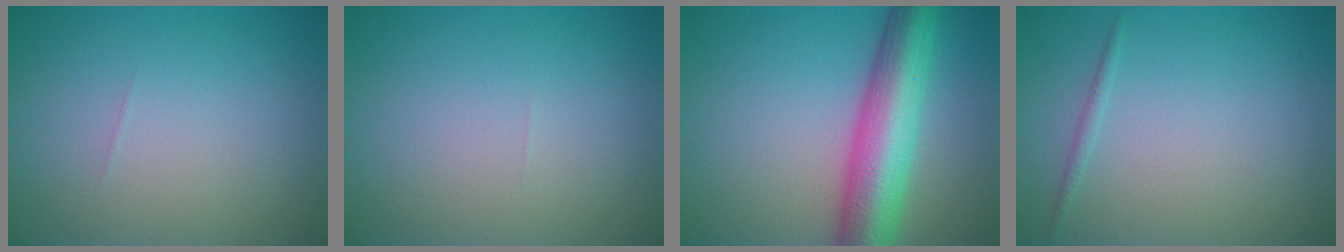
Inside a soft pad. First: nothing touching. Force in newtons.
{"total": 0.0}
{"total": 9.1, "press": 9.1, "slide": 0.2}
{"total": 0.7, "press": 0.7, "slide": 0.0}